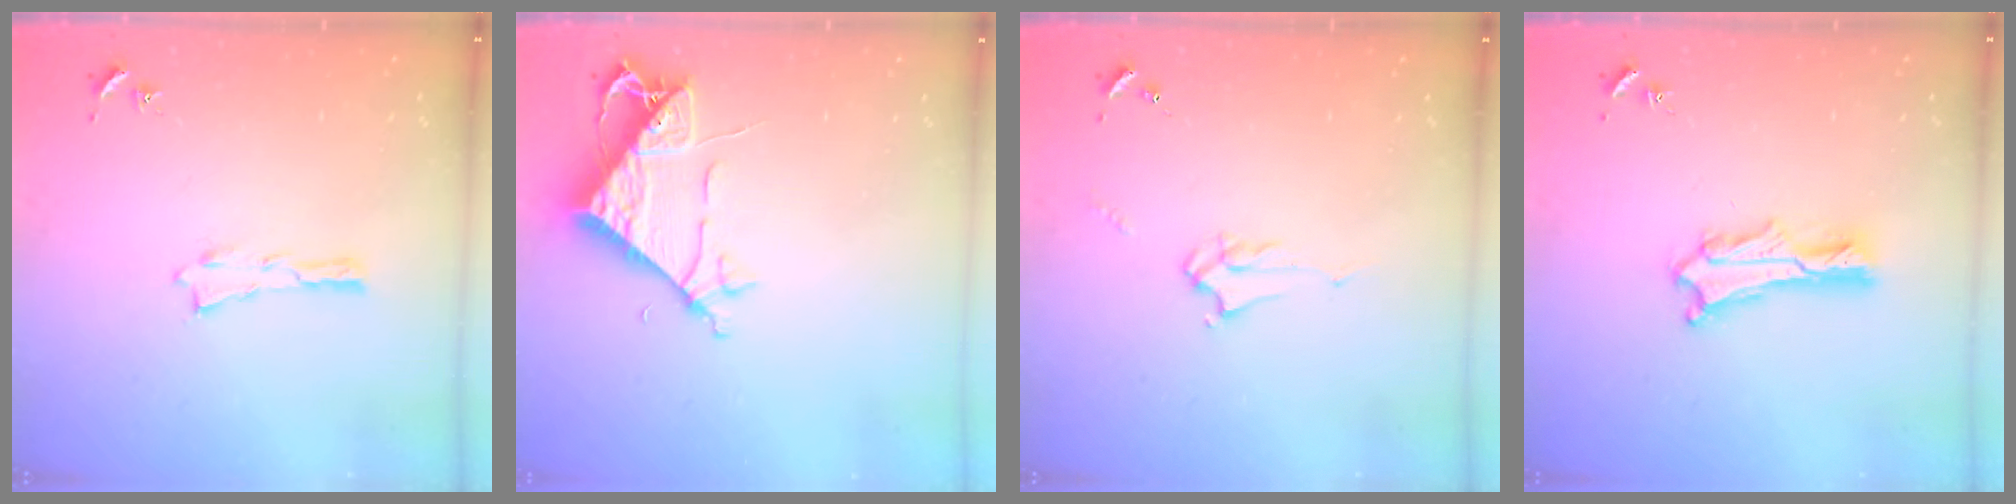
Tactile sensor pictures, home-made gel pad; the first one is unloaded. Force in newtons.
{"total": 7.6, "press": 7.6, "slide": 0.6}
{"total": 2.2, "press": 2.2, "slide": 0.1}
{"total": 2.7, "press": 2.7, "slide": 0.4}